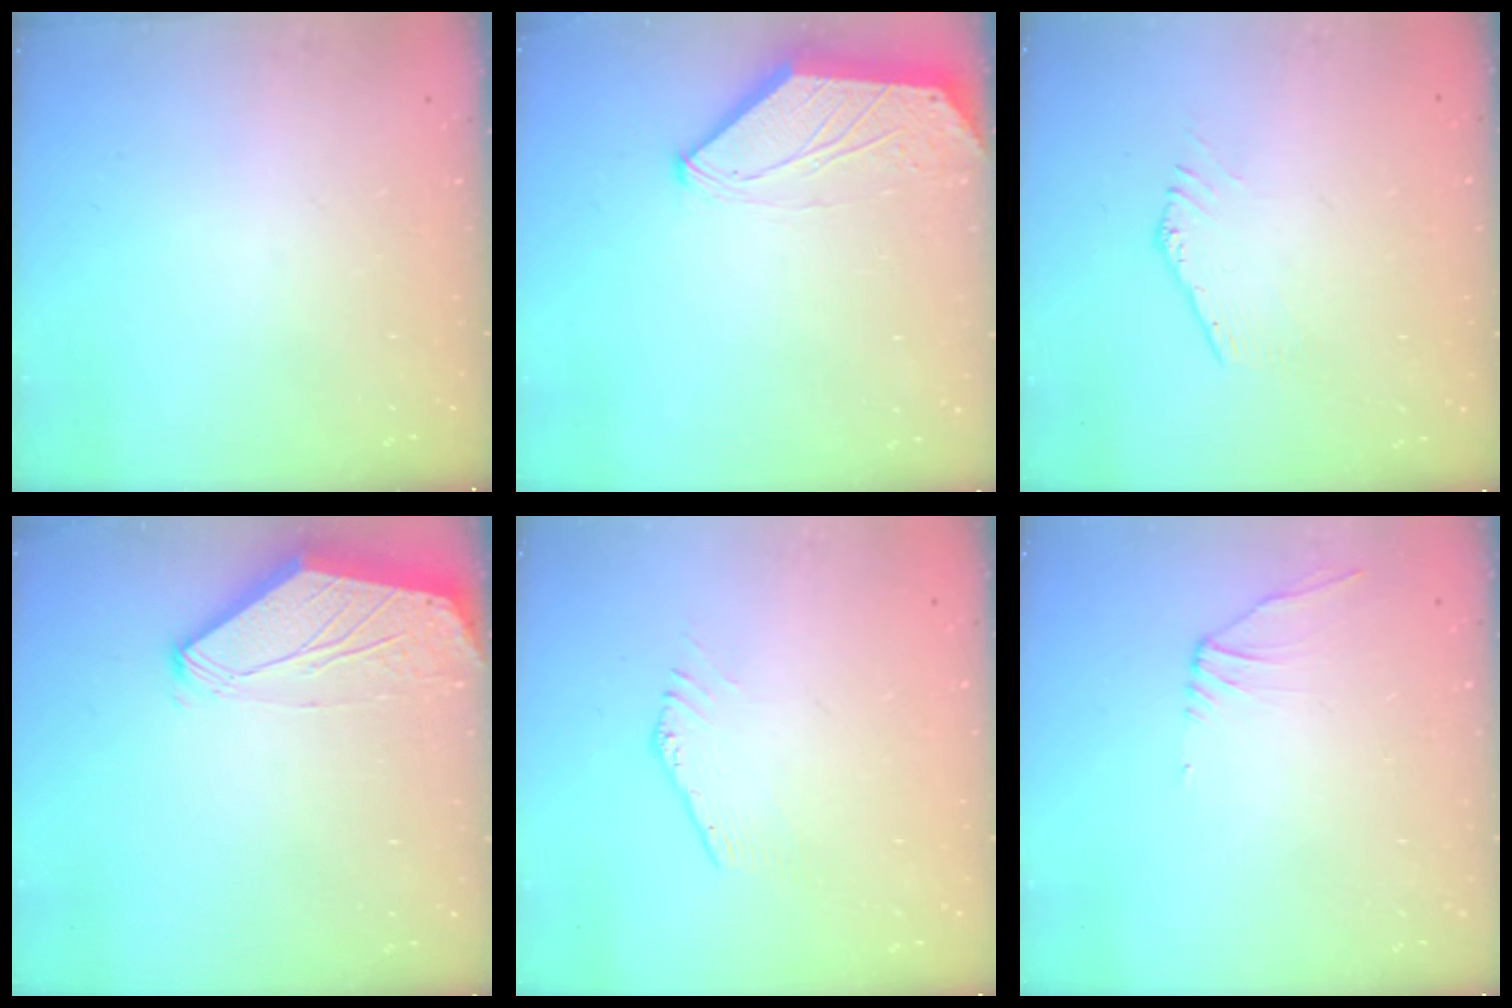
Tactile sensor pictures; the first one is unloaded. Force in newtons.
{"total": 0.0}
{"total": 1.4, "press": 1.4, "slide": 0.1}
{"total": 0.0}
{"total": 1.4, "press": 1.4, "slide": 0.1}
{"total": 2.1, "press": 2.0, "slide": 0.6}